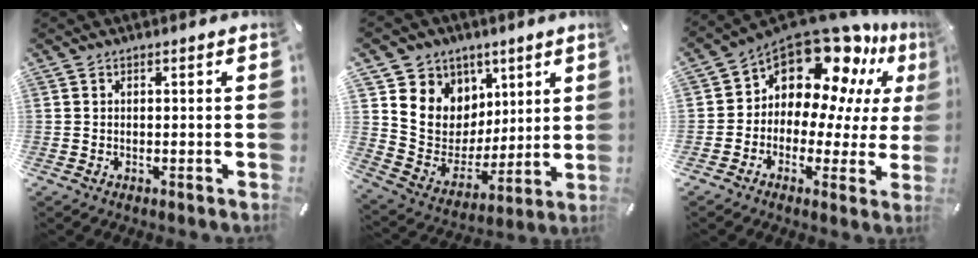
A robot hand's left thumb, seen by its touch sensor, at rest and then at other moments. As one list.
[{"total": 11.3, "force": [3.4, 10.7, 0.9], "torque": [-0.022, -0.044, 0.078]}, {"total": 15.6, "force": [10.4, 8.9, 7.5], "torque": [-0.132, -0.096, 0.178]}]